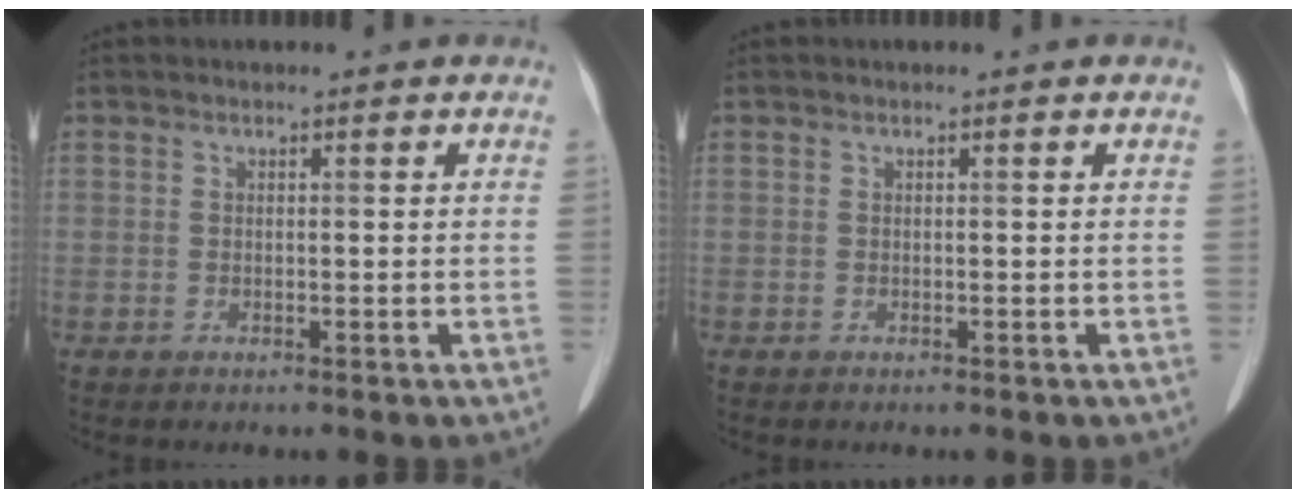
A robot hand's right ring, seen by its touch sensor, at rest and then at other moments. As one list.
[{"total": 0.0}]